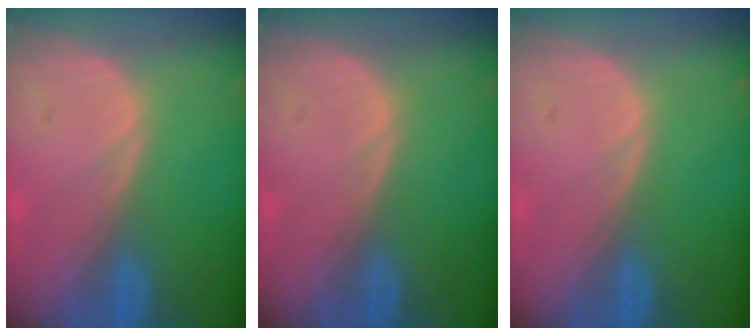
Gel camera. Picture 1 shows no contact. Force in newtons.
{"total": 0.0}
{"total": 0.0}